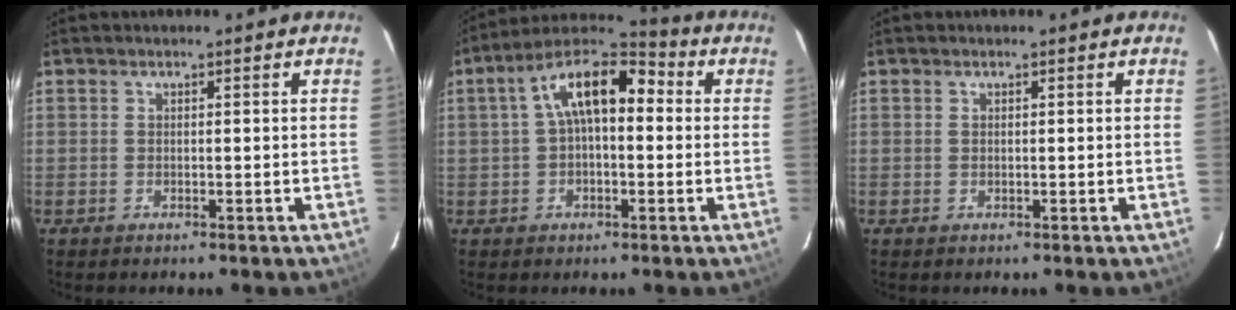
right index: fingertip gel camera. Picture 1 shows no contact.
{"total": 11.8, "force": [1.5, 6.0, 10.0], "torque": [-0.179, 0.038, 0.017]}
{"total": 0.0}